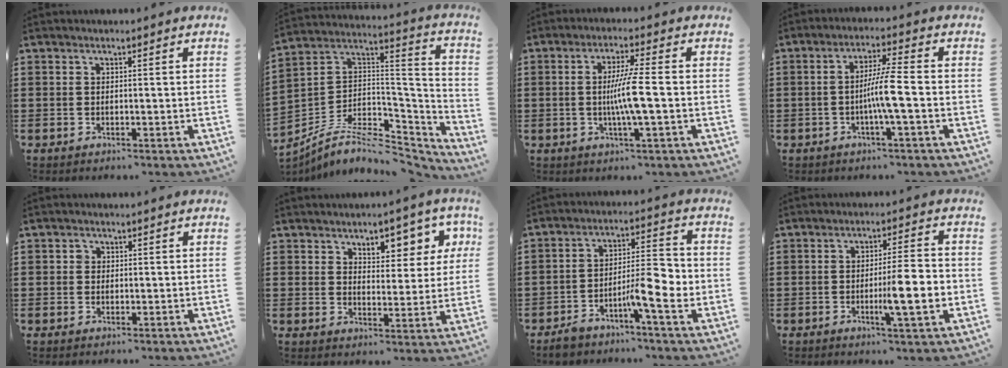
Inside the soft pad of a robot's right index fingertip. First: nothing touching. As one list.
[{"total": 8.2, "force": [-5.9, 3.5, 4.5], "torque": [-0.086, 0.003, -0.111]}, {"total": 6.4, "force": [-0.7, -0.2, 6.3], "torque": [-0.127, -0.014, -0.021]}, {"total": 6.0, "force": [-1.3, -0.3, 5.9], "torque": [-0.112, -0.008, -0.030]}, {"total": 0.9, "force": [0.2, 0.8, 0.3], "torque": [-0.009, 0.004, 0.005]}, {"total": 5.7, "force": [3.9, 3.1, 2.8], "torque": [-0.044, -0.019, 0.060]}, {"total": 8.5, "force": [-3.8, 1.7, 7.4], "torque": [-0.128, 0.002, -0.068]}, {"total": 8.0, "force": [-1.9, 0.7, 7.8], "torque": [-0.118, -0.010, -0.034]}]